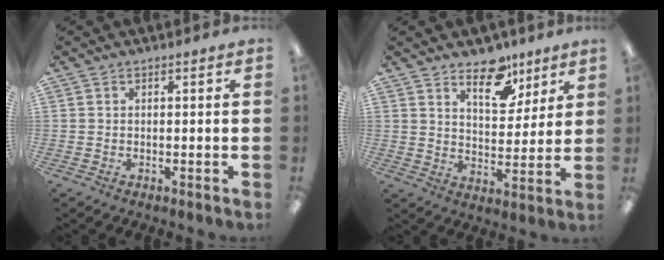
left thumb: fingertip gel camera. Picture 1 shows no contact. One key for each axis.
{"total": 11.6, "fx": 8.0, "fy": 6.1, "fz": 5.8, "tx": -0.058, "ty": -0.051, "tz": 0.138}